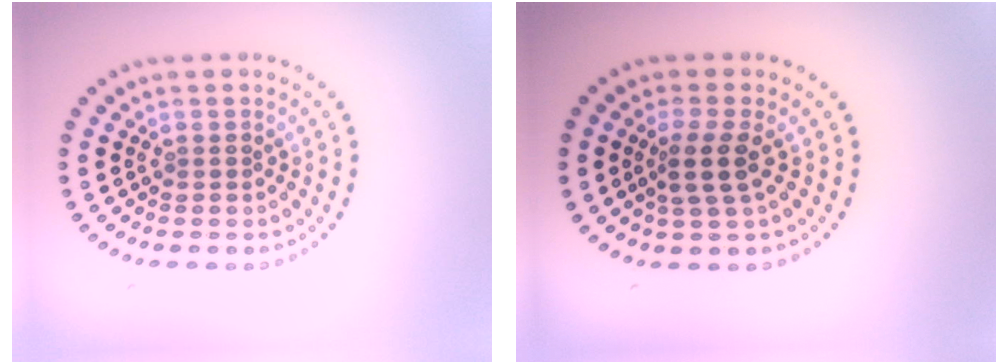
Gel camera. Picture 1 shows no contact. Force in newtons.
{"total": 2.5, "press": 2.0, "slide": 1.5}